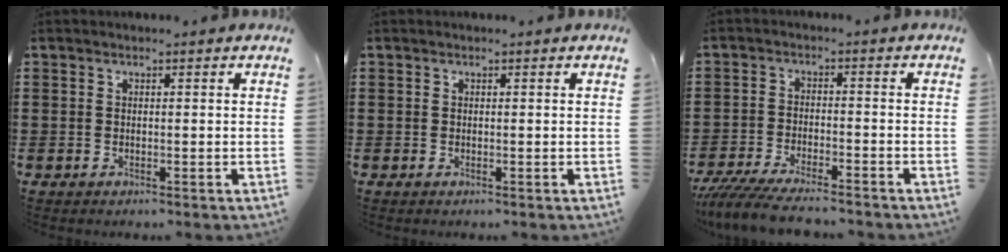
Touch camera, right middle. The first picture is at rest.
{"total": 0.0}
{"total": 5.8, "force": [-5.4, 0.5, 2.1], "torque": [-0.052, -0.009, -0.106]}